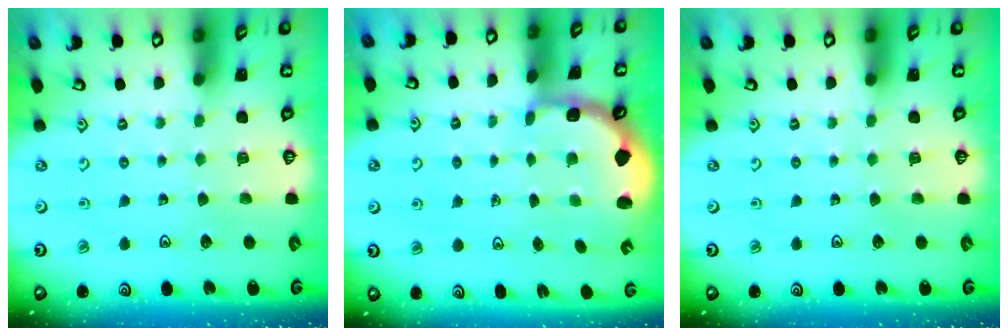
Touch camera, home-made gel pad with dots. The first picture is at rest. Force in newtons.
{"total": 2.2, "press": 1.9, "slide": 1.1}
{"total": 0.0}